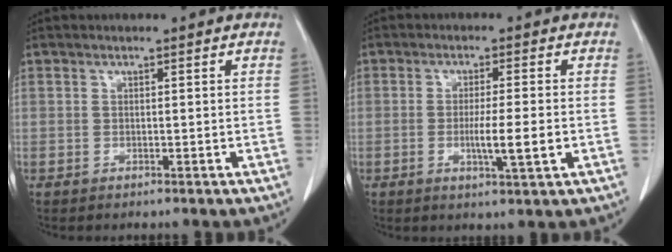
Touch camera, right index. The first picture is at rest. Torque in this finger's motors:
{"motor_torque": [0.81, -0.30, 0.41, 0.07]}